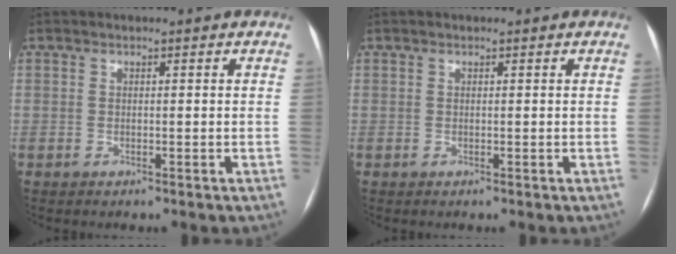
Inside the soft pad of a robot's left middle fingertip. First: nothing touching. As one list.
[{"total": 0.0}]